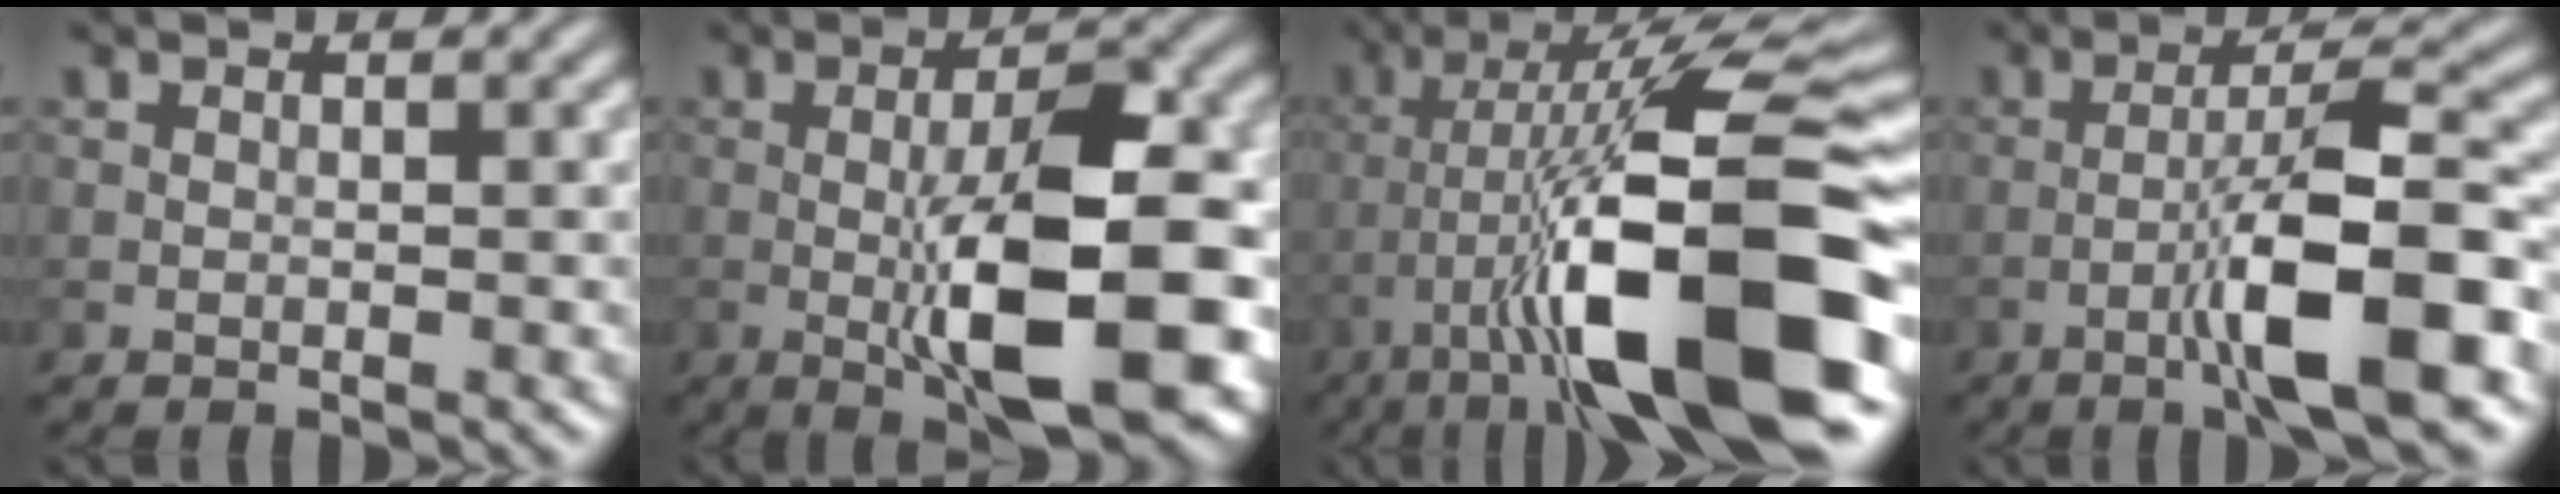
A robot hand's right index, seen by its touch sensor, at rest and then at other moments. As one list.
[{"total": 10.8, "force": [-1.9, 3.4, 10.1], "torque": [-0.160, -0.001, -0.029]}, {"total": 14.9, "force": [-4.7, 3.2, 13.7], "torque": [-0.229, 0.016, -0.071]}, {"total": 8.6, "force": [-3.3, 1.3, 7.9], "torque": [-0.128, 0.015, -0.057]}]